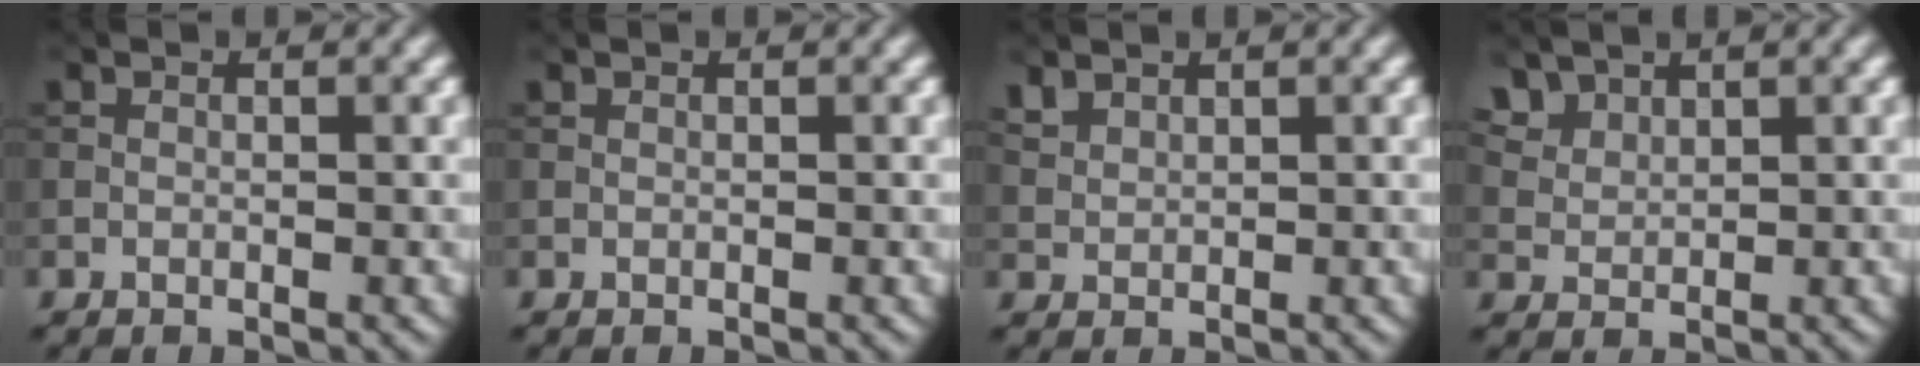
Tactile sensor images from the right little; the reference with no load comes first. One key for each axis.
{"total": 0.0}
{"total": 1.5, "fx": 1.3, "fy": 0.7, "fz": 0.4, "tx": -0.013, "ty": 0.002, "tz": 0.033}
{"total": 3.2, "fx": 2.5, "fy": 1.7, "fz": 1.1, "tx": -0.034, "ty": -0.008, "tz": 0.070}